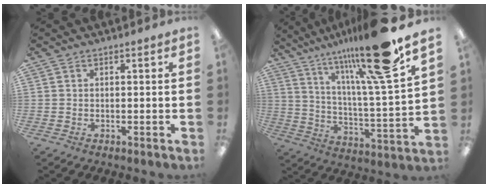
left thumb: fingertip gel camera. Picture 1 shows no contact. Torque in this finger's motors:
{"motor_torque": [2.79, 0.95, 1.92, -0.85, 0.19]}